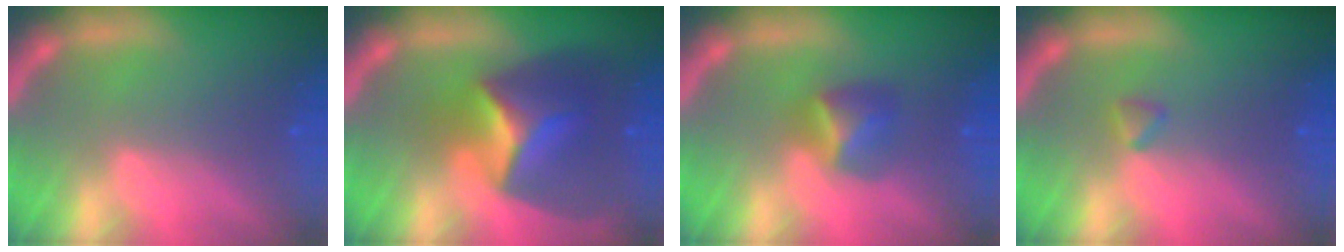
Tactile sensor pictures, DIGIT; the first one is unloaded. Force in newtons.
{"total": 7.9}
{"total": 2.9}
{"total": 0.9}